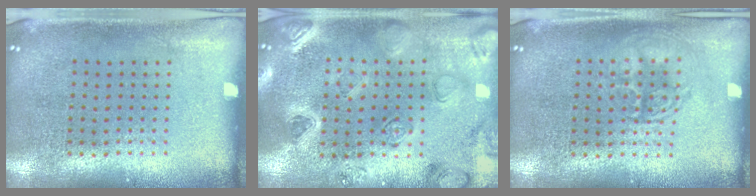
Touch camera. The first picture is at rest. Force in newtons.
{"total": 2.2, "press": 2.2, "slide": 0.3}
{"total": 1.3, "press": 1.3, "slide": 0.2}